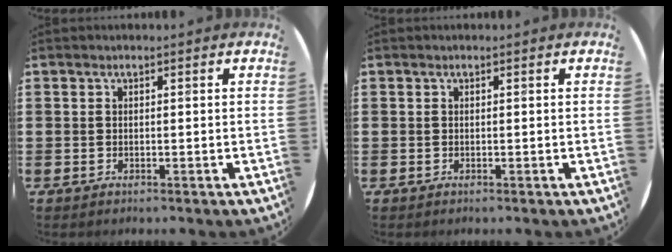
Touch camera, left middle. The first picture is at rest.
{"total": 0.0}